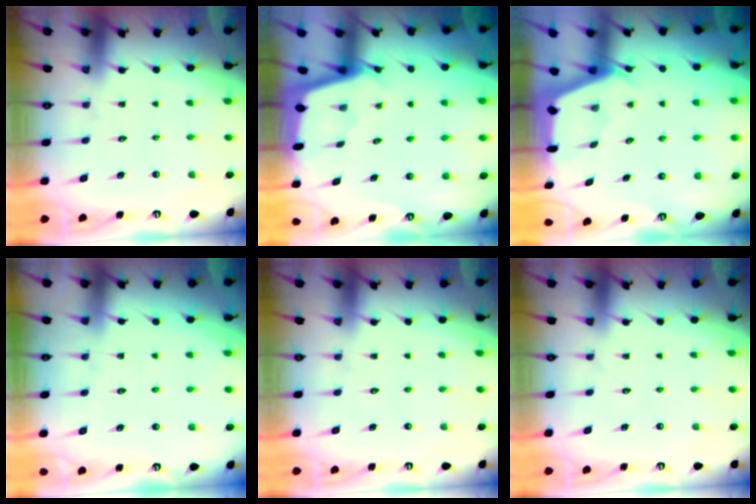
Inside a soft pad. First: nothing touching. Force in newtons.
{"total": 1.9, "press": 1.9, "slide": 0.2}
{"total": 2.2, "press": 2.2, "slide": 0.4}
{"total": 1.7, "press": 1.7, "slide": 0.4}
{"total": 0.0}
{"total": 0.0}